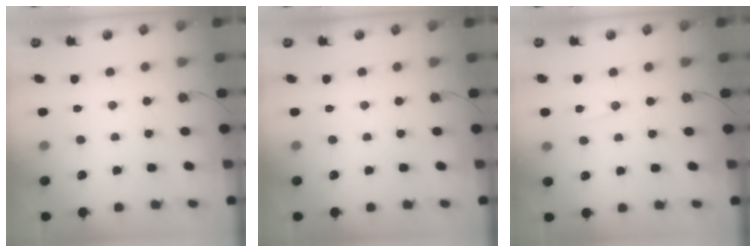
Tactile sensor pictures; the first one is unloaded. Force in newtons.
{"total": 0.0}
{"total": 7.2, "press": 5.7, "slide": 4.5}